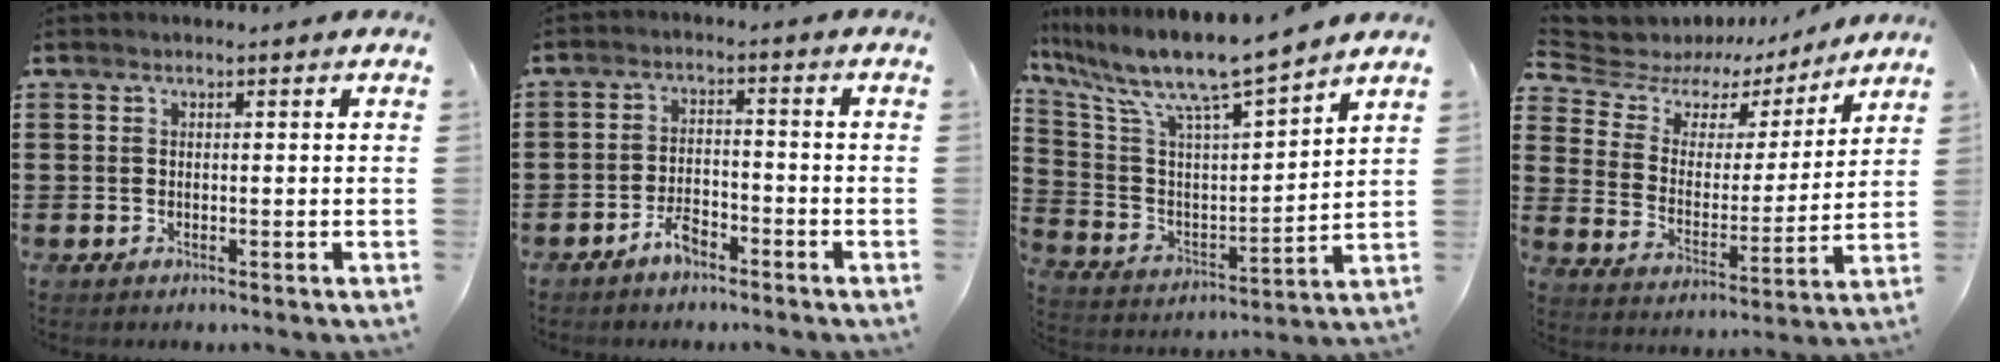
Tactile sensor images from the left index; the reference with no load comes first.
{"total": 3.7, "force": [-3.0, 1.4, 1.6], "torque": [-0.030, 0.012, -0.059]}
{"total": 9.5, "force": [8.0, 0.5, 5.2], "torque": [-0.136, -0.061, 0.129]}
{"total": 6.1, "force": [4.5, 3.9, 1.5], "torque": [-0.064, -0.020, 0.077]}